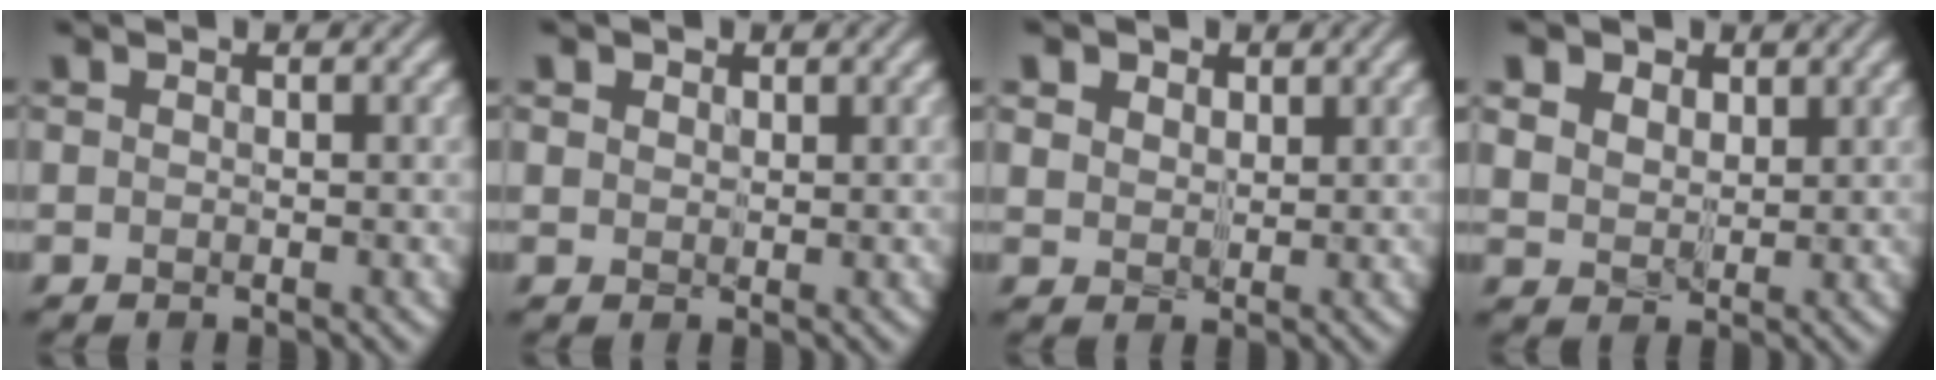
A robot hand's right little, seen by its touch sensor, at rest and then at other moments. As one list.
[{"total": 1.3, "force": [0.7, 1.0, 0.4], "torque": [-0.016, -0.004, 0.017]}, {"total": 3.1, "force": [1.8, 2.2, 1.3], "torque": [-0.044, 0.002, 0.030]}, {"total": 4.8, "force": [2.8, 3.3, 2.2], "torque": [-0.075, 0.002, 0.048]}]